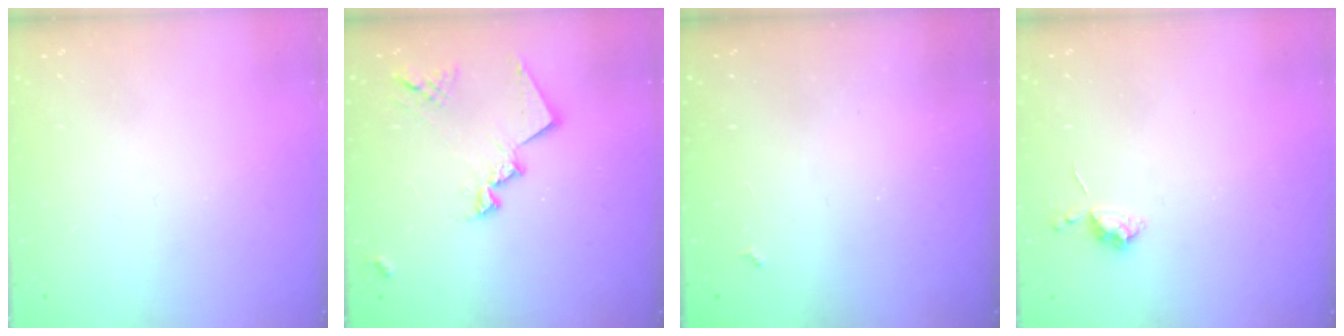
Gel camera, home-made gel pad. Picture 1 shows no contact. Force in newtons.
{"total": 15.6, "press": 15.5, "slide": 1.2}
{"total": 2.3, "press": 2.3, "slide": 0.4}
{"total": 7.0, "press": 6.9, "slide": 0.9}